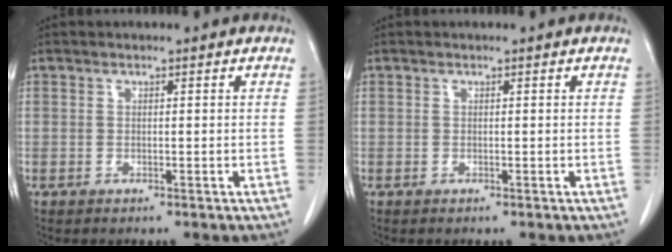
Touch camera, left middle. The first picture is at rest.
{"total": 0.0}